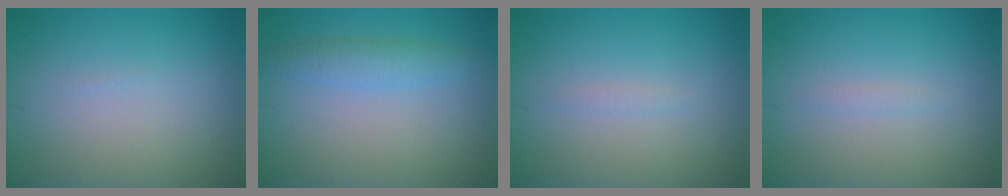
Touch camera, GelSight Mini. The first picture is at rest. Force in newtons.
{"total": 2.2, "press": 2.2, "slide": 0.2}
{"total": 0.6, "press": 0.6, "slide": 0.0}
{"total": 0.6, "press": 0.6, "slide": 0.0}